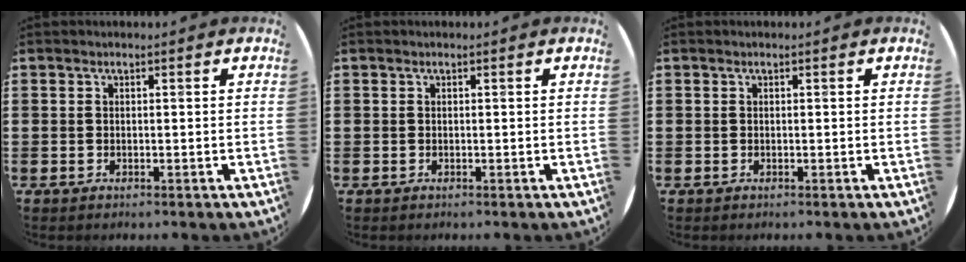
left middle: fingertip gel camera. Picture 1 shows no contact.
{"total": 0.0}
{"total": 0.0}